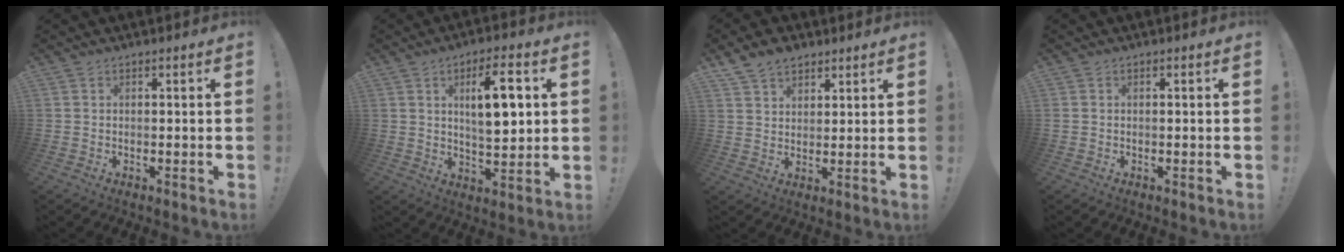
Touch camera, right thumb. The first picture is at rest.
{"total": 12.4, "force": [3.2, 4.3, 11.1], "torque": [-0.159, -0.003, 0.048]}
{"total": 7.1, "force": [5.2, 4.3, 2.1], "torque": [-0.043, -0.022, 0.102]}
{"total": 0.0}